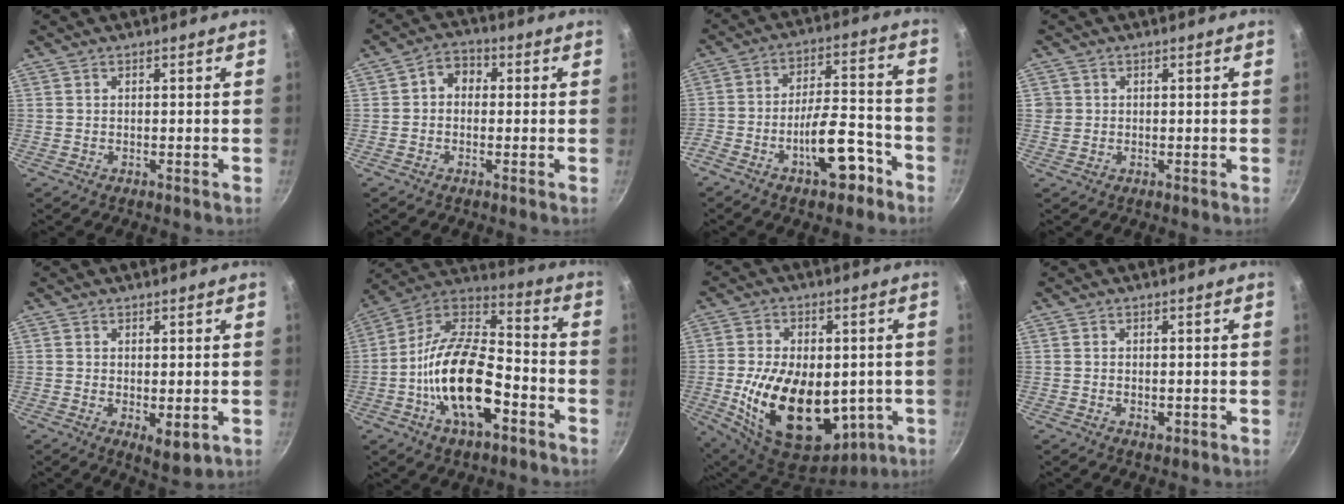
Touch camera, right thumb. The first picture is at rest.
{"total": 4.7, "force": [0.3, 3.8, 2.7], "torque": [-0.022, 0.009, -0.008]}
{"total": 12.4, "force": [-6.9, 5.1, 8.9], "torque": [-0.118, 0.072, -0.100]}
{"total": 1.8, "force": [0.1, 1.7, 0.4], "torque": [0.000, 0.008, 0.002]}
{"total": 4.6, "force": [-0.6, 2.3, 4.0], "torque": [-0.059, -0.016, -0.004]}
{"total": 21.2, "force": [-7.1, 10.6, 16.9], "torque": [-0.288, 0.051, -0.144]}
{"total": 23.2, "force": [-3.0, 14.6, 17.8], "torque": [-0.298, -0.007, -0.030]}
{"total": 1.8, "force": [-0.5, 1.1, 1.4], "torque": [-0.020, -0.003, -0.007]}